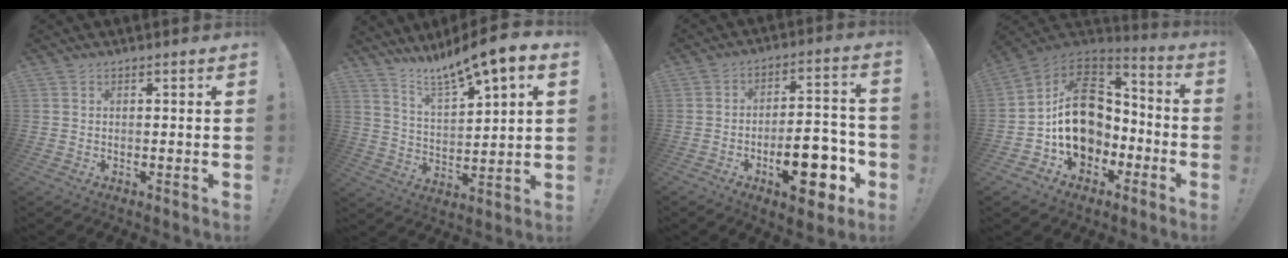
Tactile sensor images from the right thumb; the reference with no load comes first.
{"total": 10.6, "force": [8.9, 1.3, 5.6], "torque": [-0.105, -0.072, 0.148]}
{"total": 17.3, "force": [-7.1, 7.6, 13.9], "torque": [-0.171, 0.047, -0.100]}
{"total": 19.0, "force": [0.2, 14.9, 11.8], "torque": [-0.179, 0.013, 0.024]}